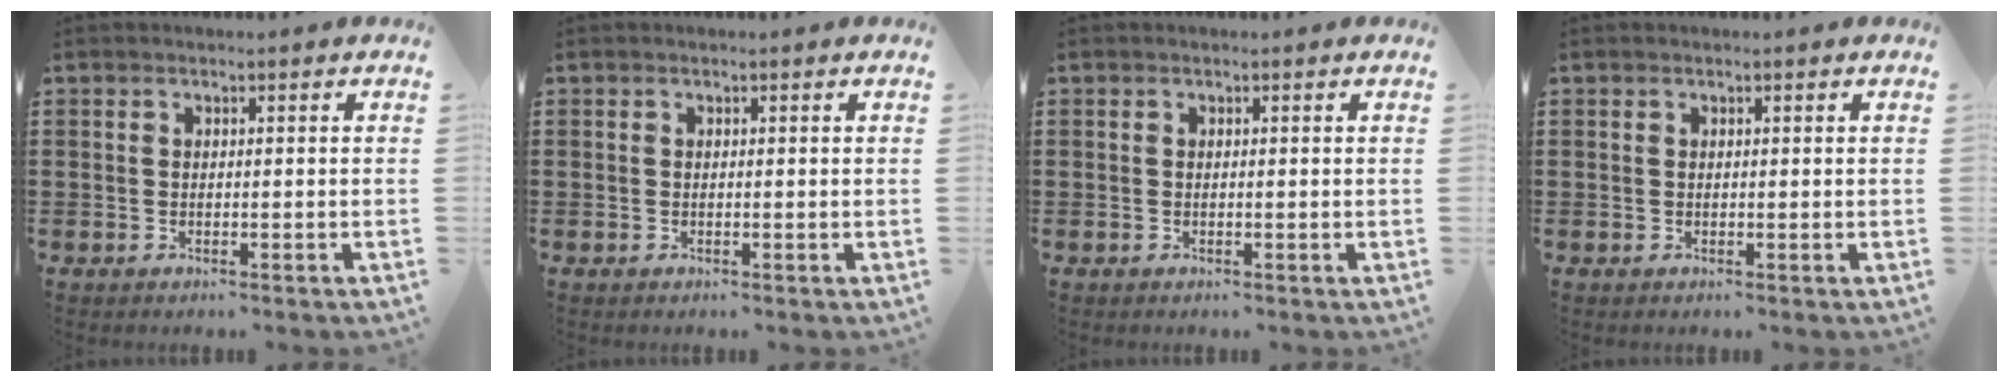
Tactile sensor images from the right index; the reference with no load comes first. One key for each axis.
{"total": 0.0}
{"total": 0.0}
{"total": 0.0}